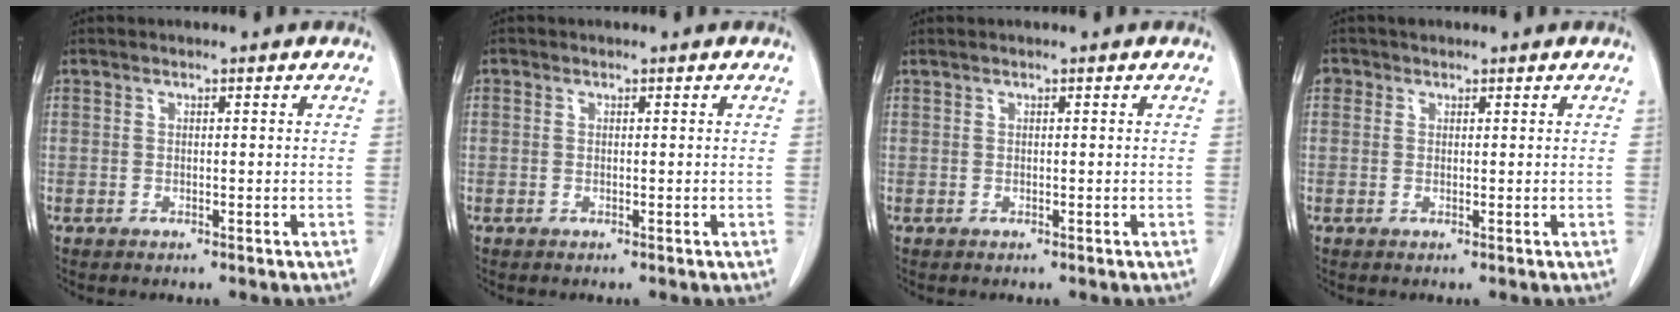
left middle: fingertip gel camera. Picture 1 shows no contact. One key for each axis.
{"total": 0.0}
{"total": 0.0}
{"total": 1.5, "fx": 0.6, "fy": 1.3, "fz": 0.2, "tx": 0.005, "ty": 0.007, "tz": 0.007}